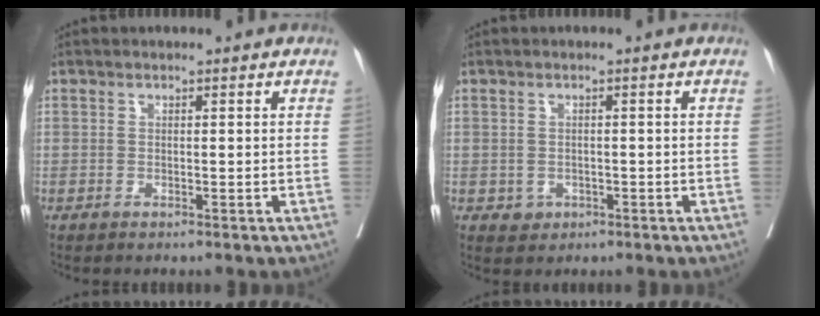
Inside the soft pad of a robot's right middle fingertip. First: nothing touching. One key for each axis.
{"total": 1.9, "fx": -0.6, "fy": 1.7, "fz": 0.5, "tx": -0.005, "ty": 0.004, "tz": -0.002}